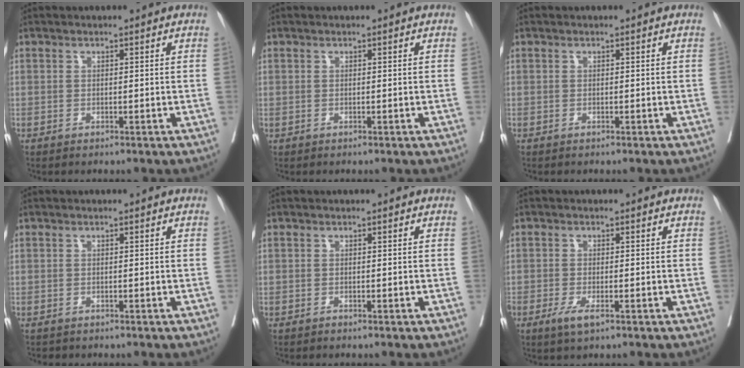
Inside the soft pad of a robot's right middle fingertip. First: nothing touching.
{"total": 0.0}
{"total": 0.0}
{"total": 0.7, "force": [-0.6, 0.3, 0.0], "torque": [-0.009, 0.001, -0.011]}
{"total": 0.0}
{"total": 2.7, "force": [-1.5, 0.7, 2.2], "torque": [-0.039, -0.003, -0.026]}